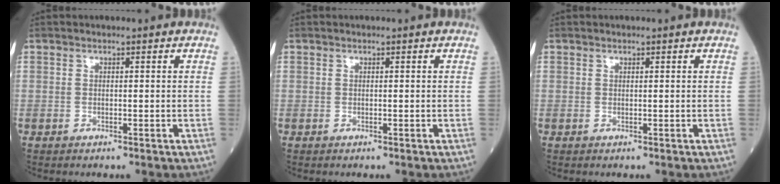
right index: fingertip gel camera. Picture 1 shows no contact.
{"total": 0.0}
{"total": 0.0}